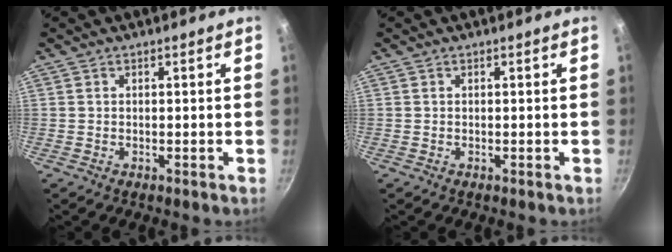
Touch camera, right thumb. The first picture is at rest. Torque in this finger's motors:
{"motor_torque": [0.00, 0.00, 0.59, 0.02, 0.00]}